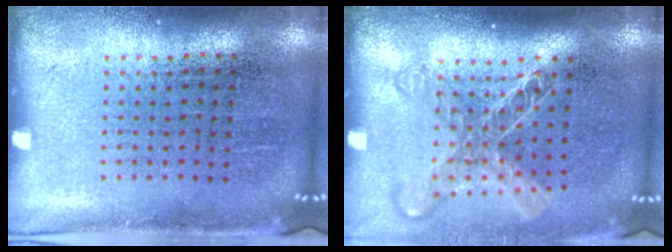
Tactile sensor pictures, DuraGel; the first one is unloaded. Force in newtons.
{"total": 1.7, "press": 1.4, "slide": 1.0}